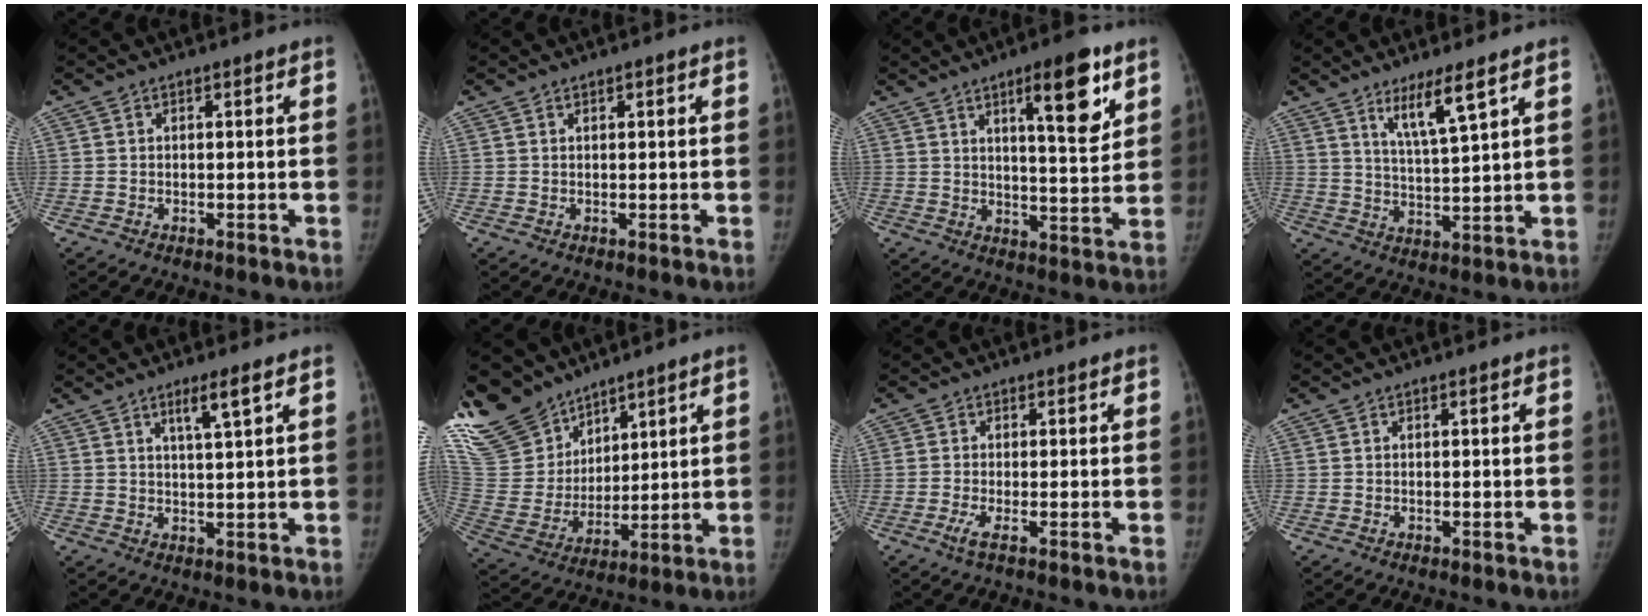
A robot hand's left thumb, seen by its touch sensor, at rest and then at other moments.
{"total": 0.0}
{"total": 11.8, "force": [6.2, 2.9, 9.6], "torque": [-0.120, -0.037, 0.092]}
{"total": 7.3, "force": [4.7, 0.3, 5.6], "torque": [-0.102, -0.039, 0.089]}
{"total": 4.2, "force": [2.5, 0.1, 3.4], "torque": [-0.062, -0.018, 0.046]}
{"total": 20.9, "force": [16.6, 10.8, 6.7], "torque": [-0.134, -0.053, 0.336]}
{"total": 1.8, "force": [-0.7, 0.0, 1.6], "torque": [-0.040, -0.006, -0.021]}
{"total": 0.0}